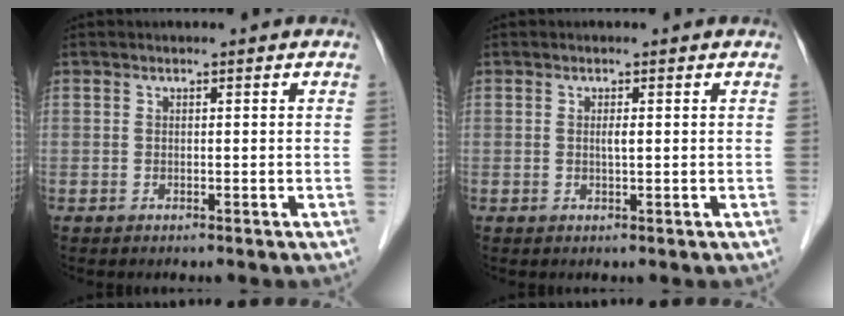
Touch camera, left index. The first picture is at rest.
{"total": 0.9, "force": [0.0, 0.0, 0.9], "torque": [-0.019, -0.004, -0.001]}